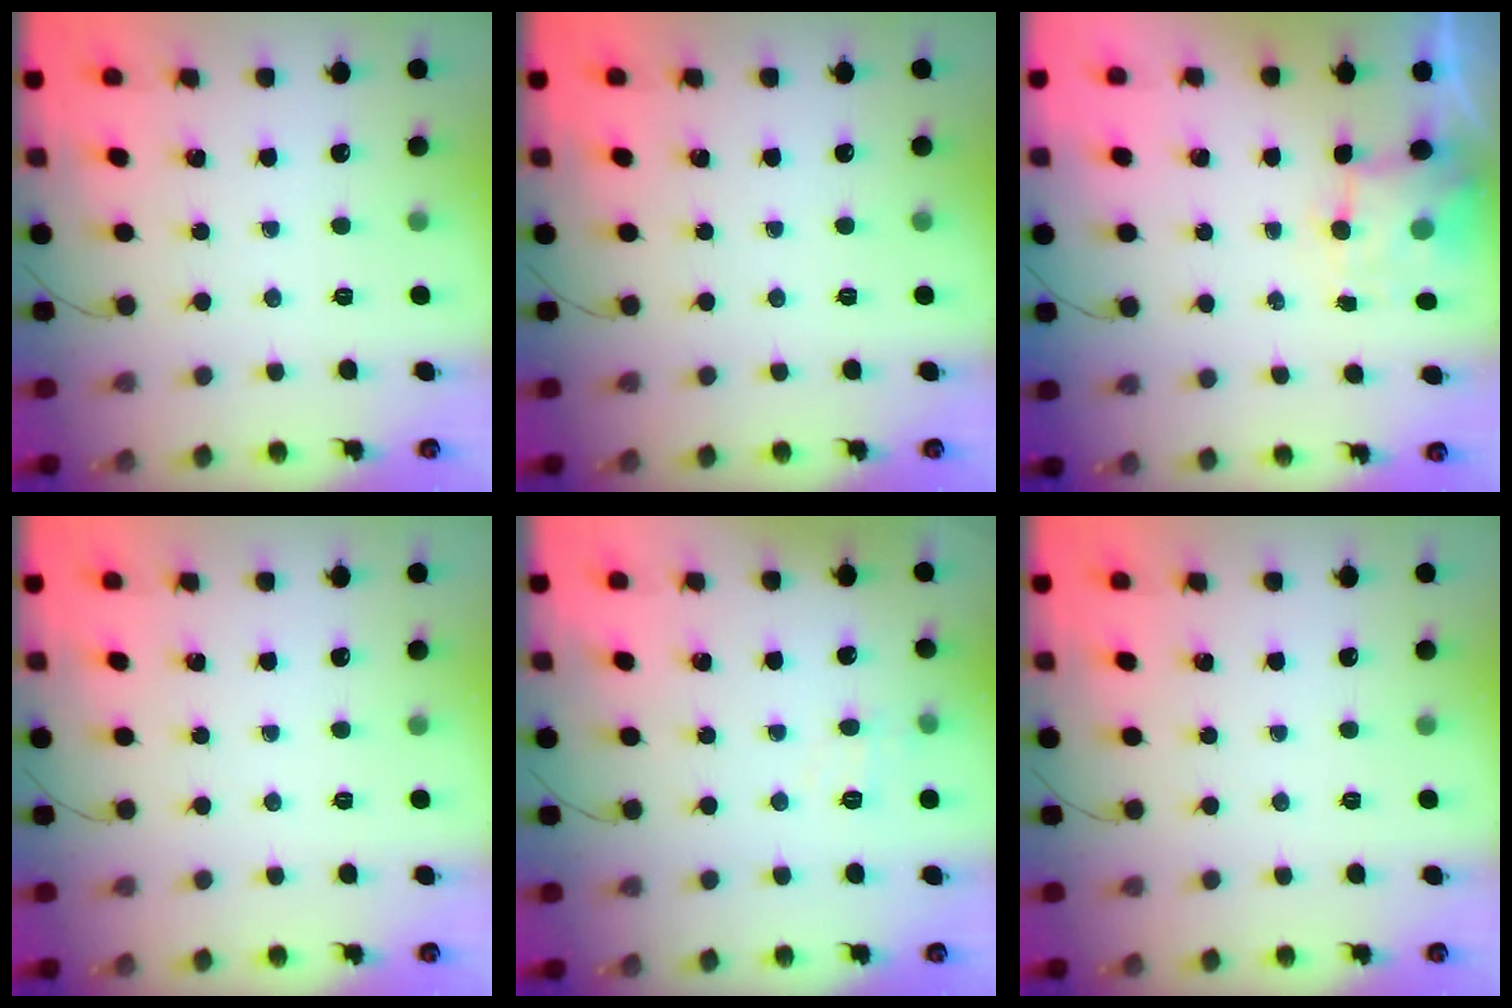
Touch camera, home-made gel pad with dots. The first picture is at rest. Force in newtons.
{"total": 0.0}
{"total": 5.0, "press": 5.0, "slide": 0.5}
{"total": 0.0}
{"total": 4.4, "press": 4.1, "slide": 1.8}
{"total": 0.0}